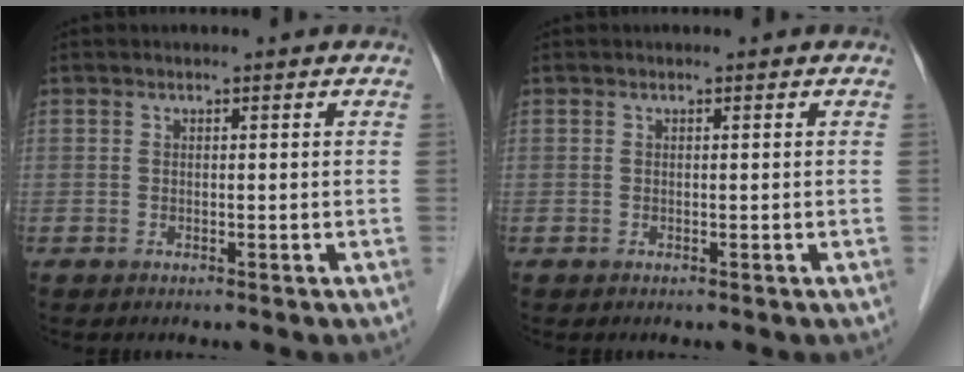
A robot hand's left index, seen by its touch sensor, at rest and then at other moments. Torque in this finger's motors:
{"motor_torque": [0.00, 0.00, -0.01, 0.00]}